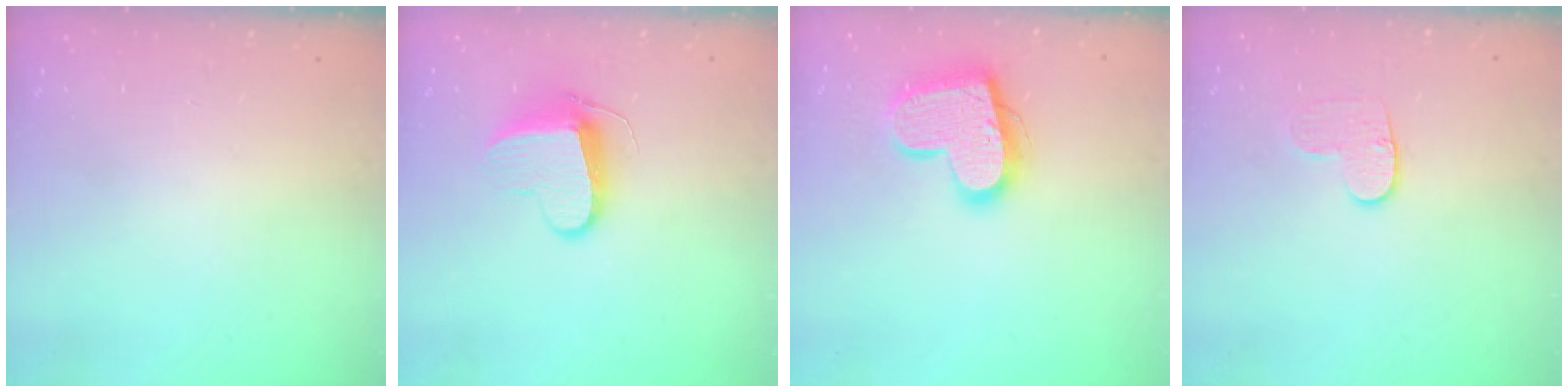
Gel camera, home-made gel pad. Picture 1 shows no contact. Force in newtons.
{"total": 9.8, "press": 9.8, "slide": 0.5}
{"total": 18.0, "press": 17.9, "slide": 1.4}
{"total": 7.0, "press": 7.0, "slide": 0.7}